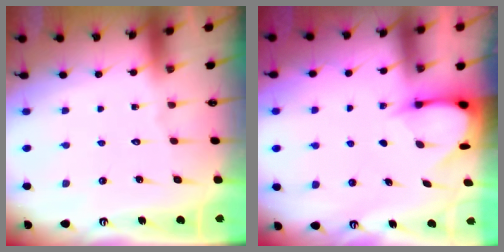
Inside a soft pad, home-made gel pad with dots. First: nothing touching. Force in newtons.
{"total": 3.6, "press": 3.6, "slide": 0.4}